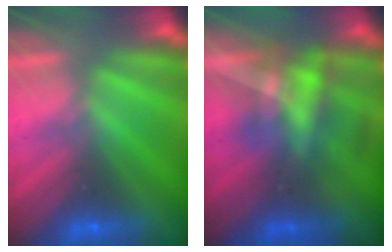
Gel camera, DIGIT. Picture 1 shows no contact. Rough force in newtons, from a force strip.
{"total": 4.5}